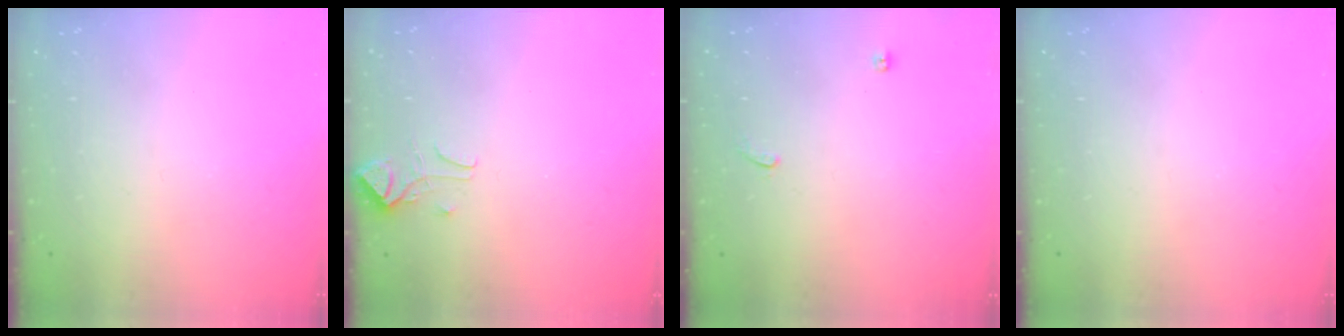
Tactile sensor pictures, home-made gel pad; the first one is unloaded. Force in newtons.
{"total": 0.9, "press": 0.5, "slide": 0.8}
{"total": 1.9, "press": 1.6, "slide": 1.0}
{"total": 0.0}